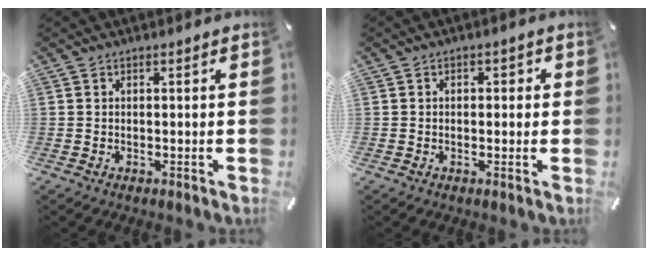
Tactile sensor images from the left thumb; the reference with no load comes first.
{"total": 1.5, "force": [-0.2, 1.2, 1.0], "torque": [-0.012, 0.004, -0.009]}